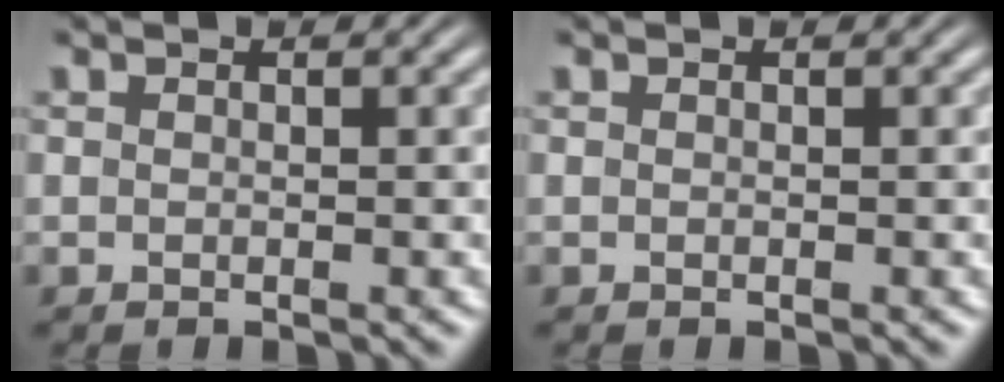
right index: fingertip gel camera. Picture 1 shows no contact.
{"total": 0.0}